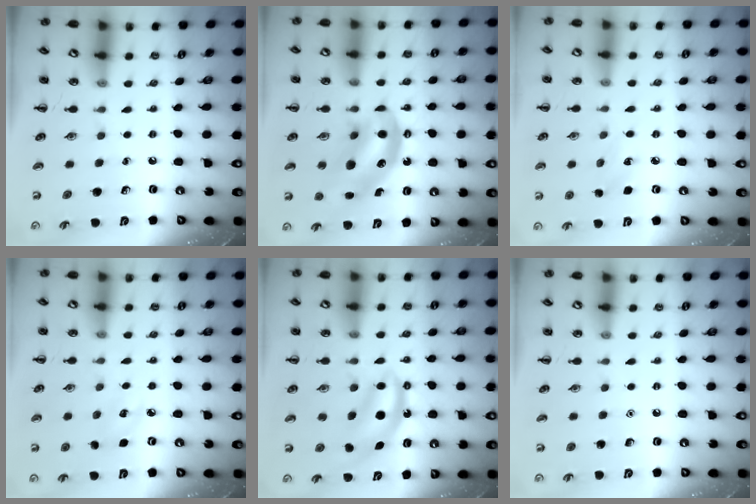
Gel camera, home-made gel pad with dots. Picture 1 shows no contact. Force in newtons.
{"total": 10.7, "press": 10.4, "slide": 2.6}
{"total": 4.3, "press": 4.2, "slide": 1.1}
{"total": 5.4, "press": 5.2, "slide": 1.4}
{"total": 7.6, "press": 7.5, "slide": 1.2}
{"total": 1.6, "press": 1.6, "slide": 0.1}